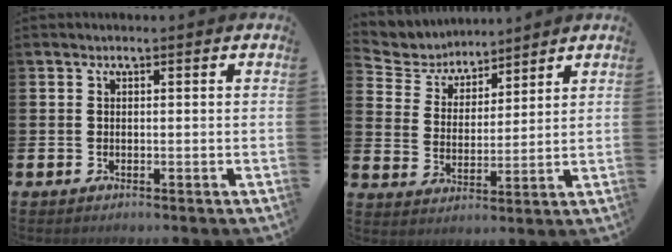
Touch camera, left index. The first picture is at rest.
{"total": 4.8, "force": [4.5, 1.8, -0.1], "torque": [-0.025, -0.035, 0.075]}